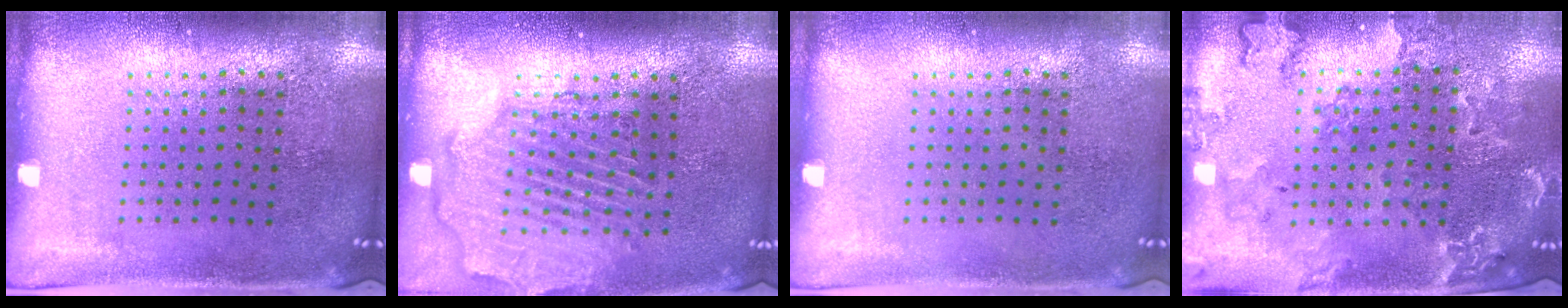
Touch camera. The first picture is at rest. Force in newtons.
{"total": 2.6, "press": 2.2, "slide": 1.3}
{"total": 0.0}
{"total": 1.1, "press": 1.1, "slide": 0.2}